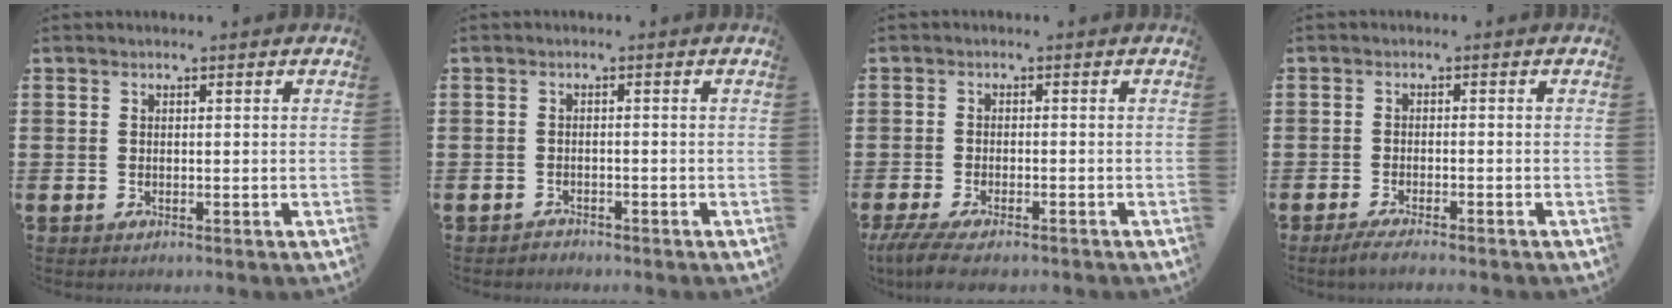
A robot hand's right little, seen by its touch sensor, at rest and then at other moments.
{"total": 0.9, "force": [-0.9, 0.2, -0.1], "torque": [0.000, 0.002, -0.020]}
{"total": 3.1, "force": [-2.3, 0.7, 1.9], "torque": [-0.045, -0.002, -0.047]}
{"total": 1.8, "force": [-1.5, 0.0, 1.1], "torque": [-0.017, 0.001, -0.028]}